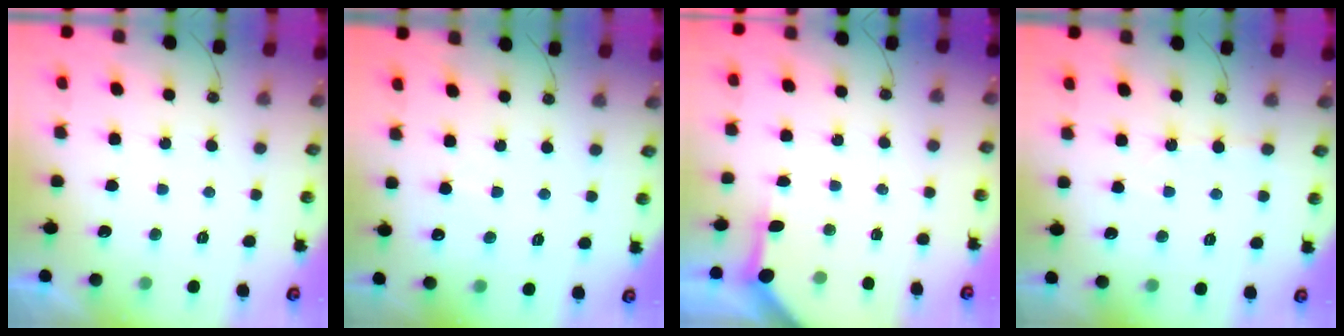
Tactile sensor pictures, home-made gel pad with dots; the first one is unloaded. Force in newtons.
{"total": 4.2, "press": 4.2, "slide": 0.7}
{"total": 3.7, "press": 3.7, "slide": 0.2}
{"total": 2.4, "press": 2.3, "slide": 0.3}